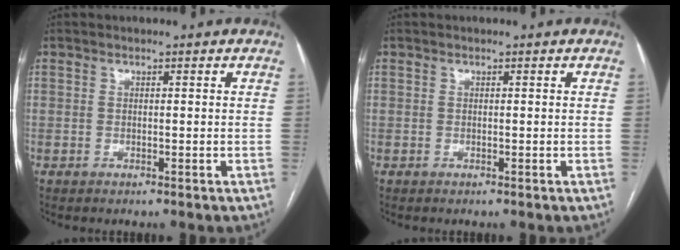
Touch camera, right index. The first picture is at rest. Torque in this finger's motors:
{"motor_torque": [0.00, 0.00, 0.00, 0.00]}